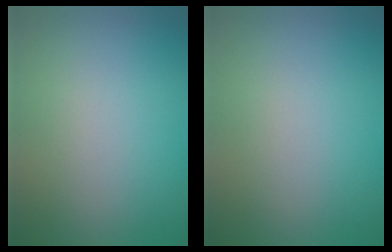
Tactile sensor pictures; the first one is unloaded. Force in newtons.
{"total": 0.0}